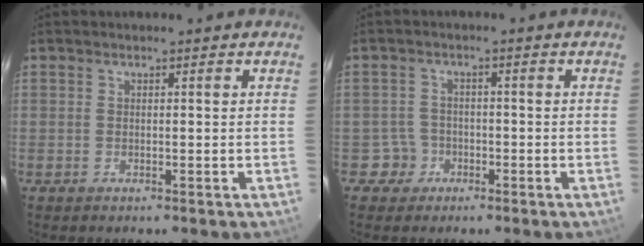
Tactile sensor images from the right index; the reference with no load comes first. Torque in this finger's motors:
{"motor_torque": [-0.10, -0.07, -0.49, -0.19]}